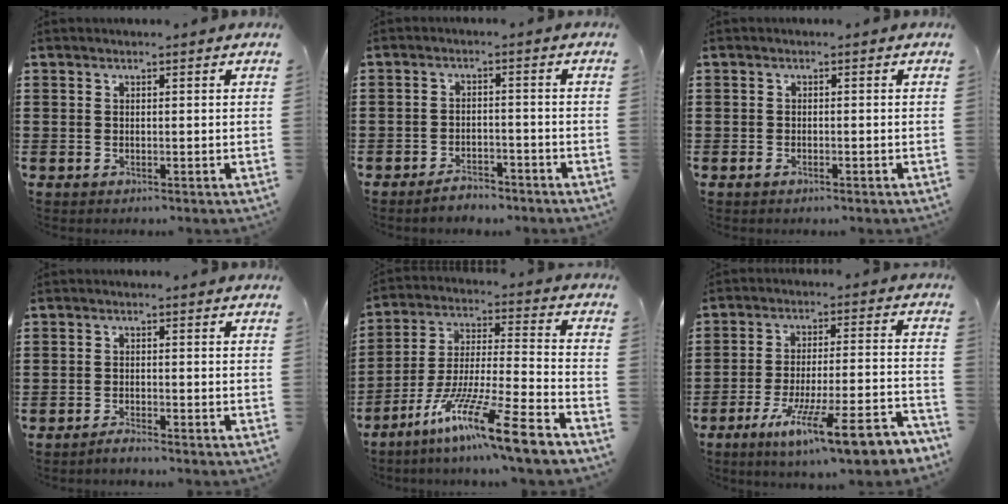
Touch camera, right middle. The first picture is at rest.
{"total": 3.2, "force": [-3.0, 0.7, 0.7], "torque": [-0.015, 0.006, -0.062]}
{"total": 0.8, "force": [-0.6, 0.3, 0.5], "torque": [-0.012, -0.005, -0.009]}
{"total": 1.5, "force": [-1.4, 0.0, 0.5], "torque": [-0.010, -0.002, -0.026]}
{"total": 13.8, "force": [-10.5, -0.3, 8.9], "torque": [-0.158, 0.011, -0.200]}
{"total": 12.6, "force": [-9.0, 1.3, 8.7], "torque": [-0.147, 0.015, -0.161]}